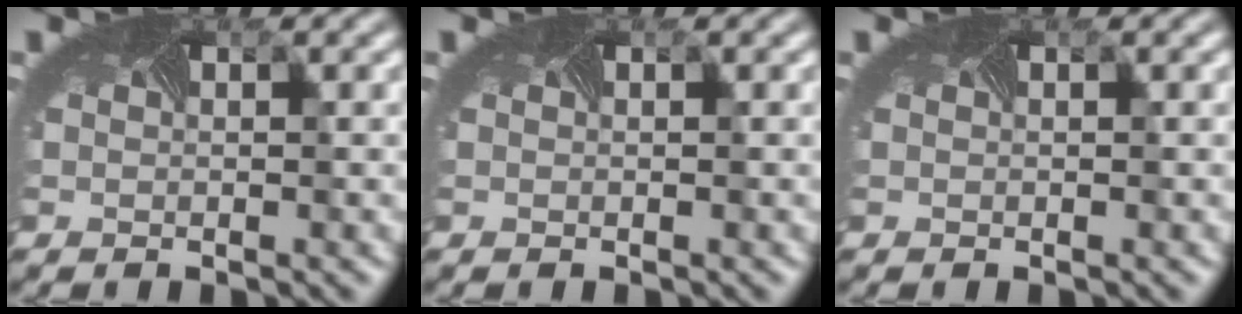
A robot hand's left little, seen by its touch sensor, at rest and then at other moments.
{"total": 0.0}
{"total": 0.0}